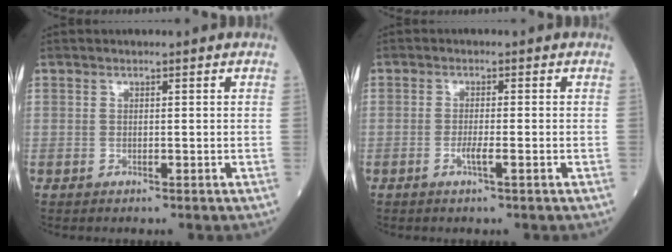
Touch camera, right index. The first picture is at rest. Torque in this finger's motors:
{"motor_torque": [-0.18, -0.03, -0.03, 0.03]}